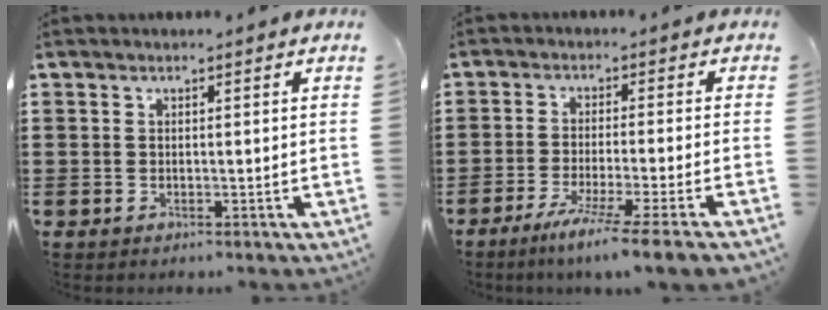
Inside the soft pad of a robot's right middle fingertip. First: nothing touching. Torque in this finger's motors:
{"motor_torque": [1.87, -0.26, 0.56, 0.18]}